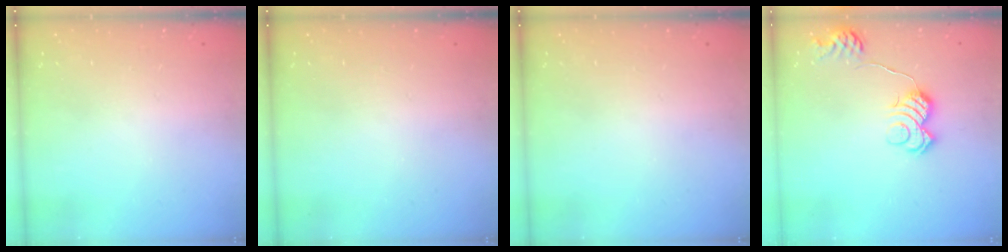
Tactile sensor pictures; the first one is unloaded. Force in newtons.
{"total": 0.0}
{"total": 0.0}
{"total": 11.4, "press": 11.4, "slide": 0.5}